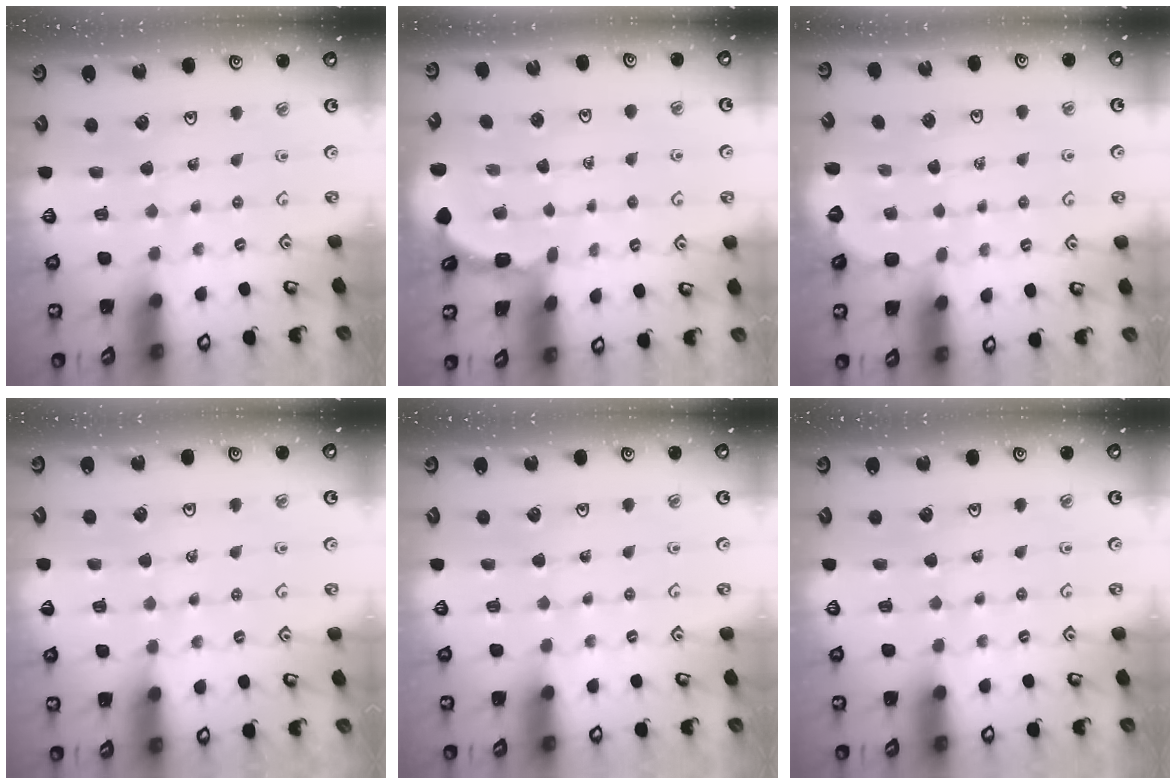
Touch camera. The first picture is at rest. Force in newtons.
{"total": 1.6, "press": 1.6, "slide": 0.1}
{"total": 1.6, "press": 0.7, "slide": 1.5}
{"total": 2.5, "press": 2.5, "slide": 0.4}
{"total": 0.0}
{"total": 0.0}